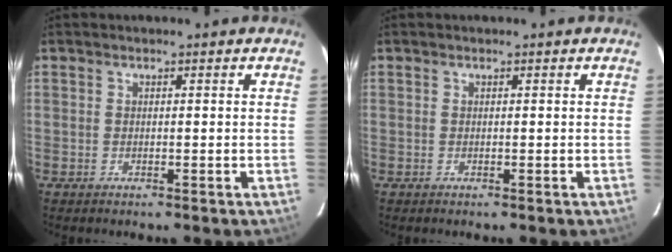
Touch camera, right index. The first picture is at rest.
{"total": 0.0}